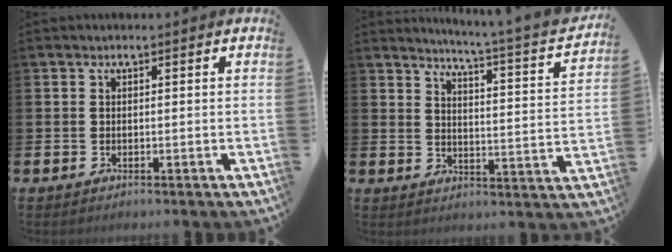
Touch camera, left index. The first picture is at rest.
{"total": 4.3, "force": [3.8, -0.6, 1.9], "torque": [-0.043, -0.045, 0.051]}